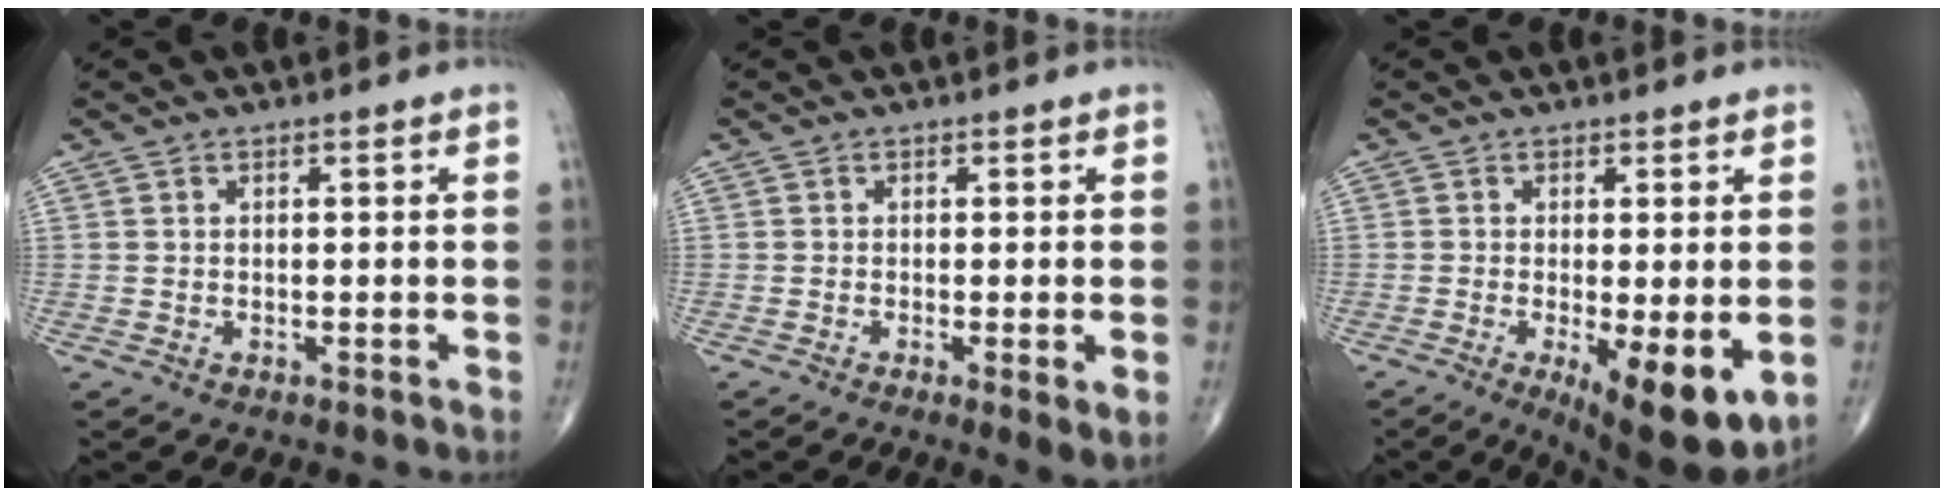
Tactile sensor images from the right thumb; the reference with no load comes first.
{"total": 3.3, "force": [-0.8, 0.5, 3.2], "torque": [-0.059, -0.014, -0.017]}
{"total": 10.9, "force": [-3.0, 3.3, 10.0], "torque": [-0.146, -0.025, -0.038]}